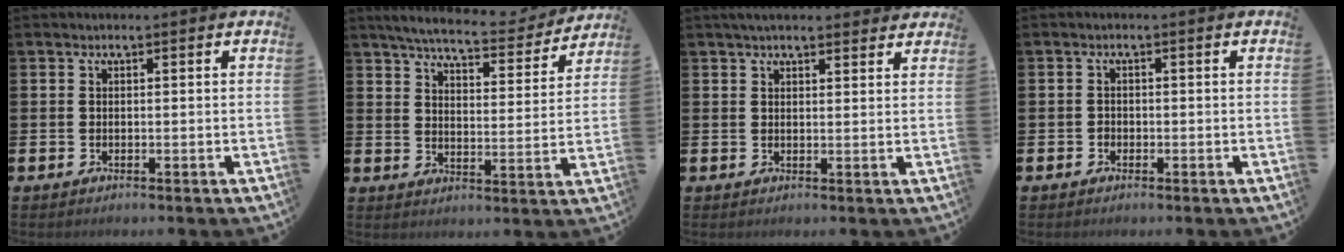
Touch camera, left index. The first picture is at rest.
{"total": 6.5, "force": [6.1, 0.7, 2.0], "torque": [-0.049, -0.042, 0.101]}
{"total": 3.0, "force": [2.8, 0.6, 0.9], "torque": [-0.016, -0.008, 0.050]}
{"total": 0.9, "force": [-0.5, 0.7, 0.1], "torque": [-0.008, 0.006, -0.011]}